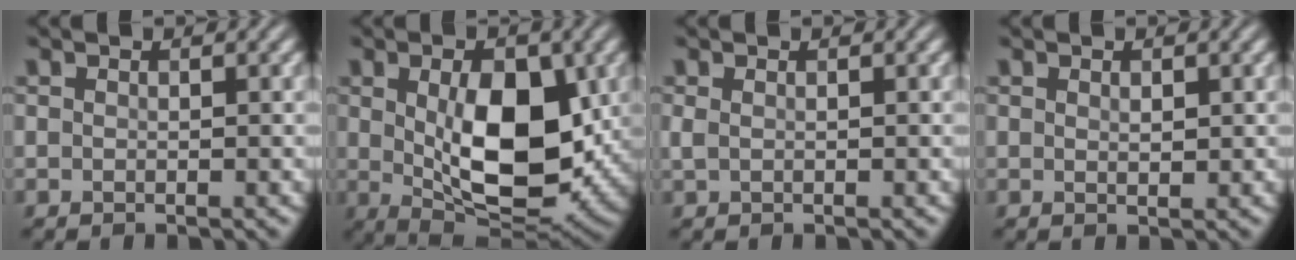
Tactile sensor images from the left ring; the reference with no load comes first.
{"total": 10.0, "force": [0.7, 5.1, 8.6], "torque": [-0.137, -0.009, 0.021]}
{"total": 0.6, "force": [0.2, 0.2, 0.5], "torque": [-0.015, 0.003, 0.004]}
{"total": 0.8, "force": [0.4, 0.4, 0.6], "torque": [-0.012, -0.001, 0.008]}